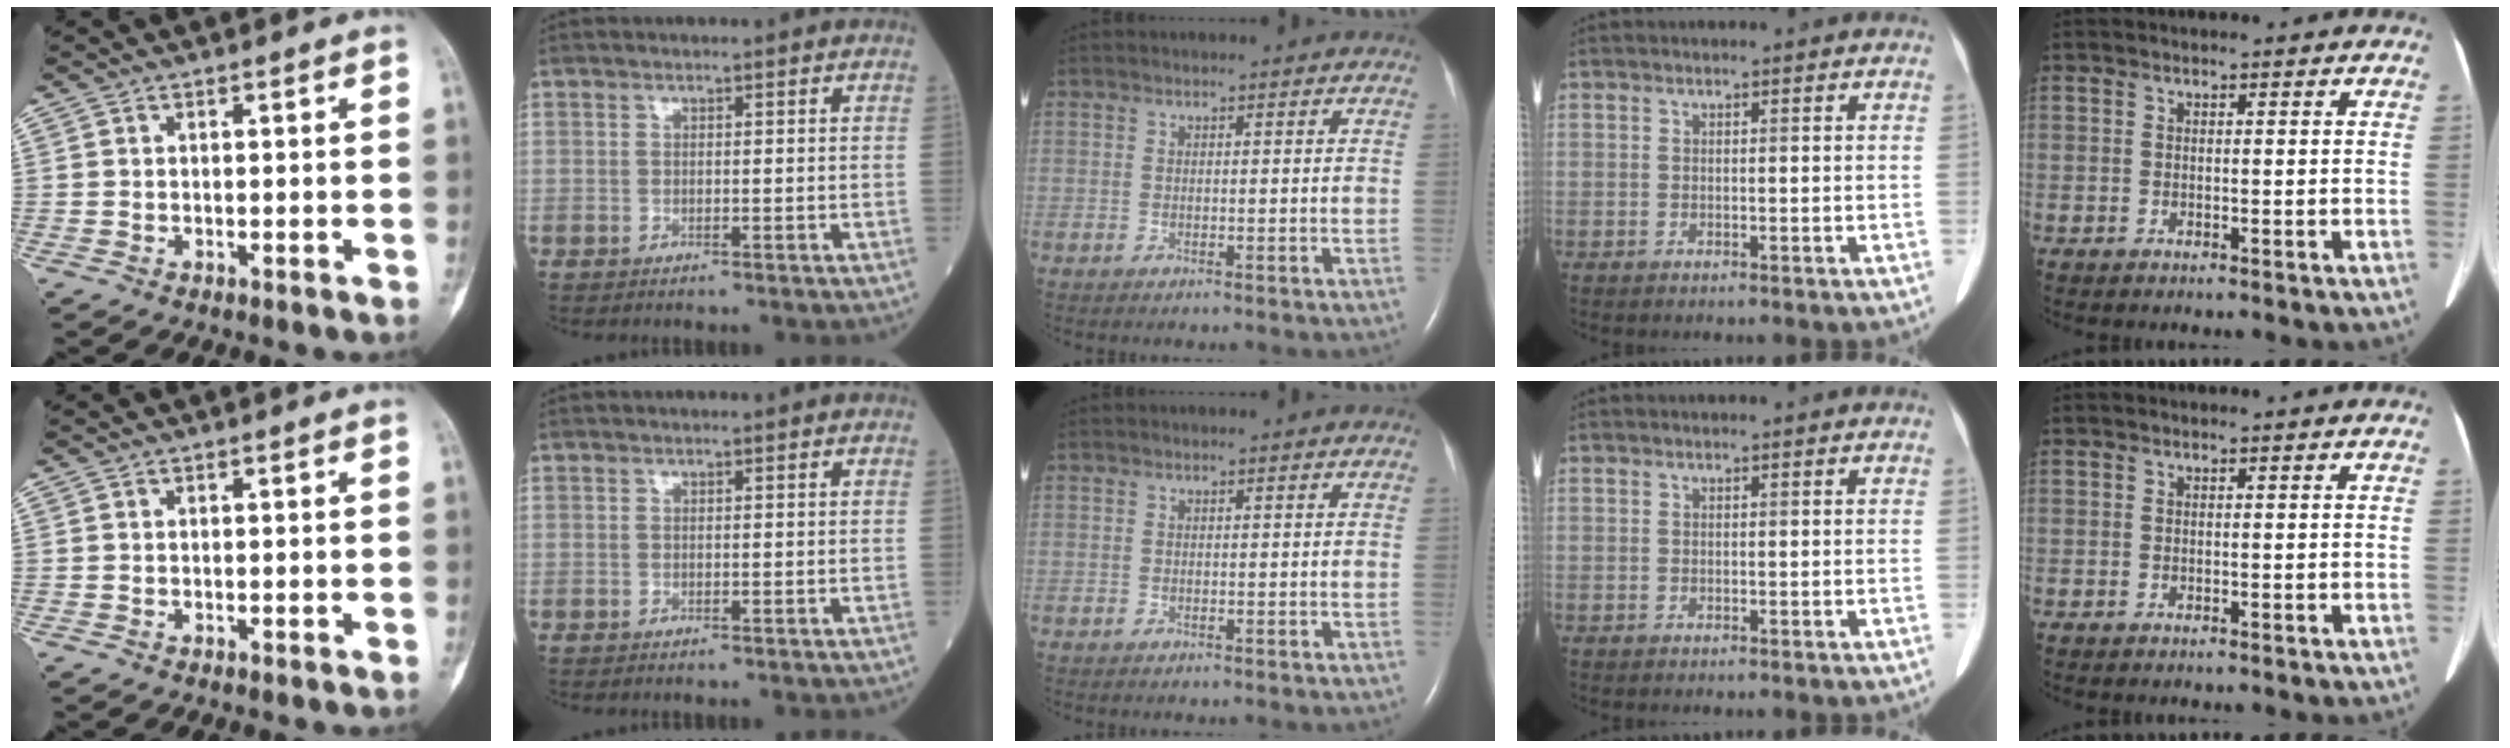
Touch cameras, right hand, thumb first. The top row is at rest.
{}